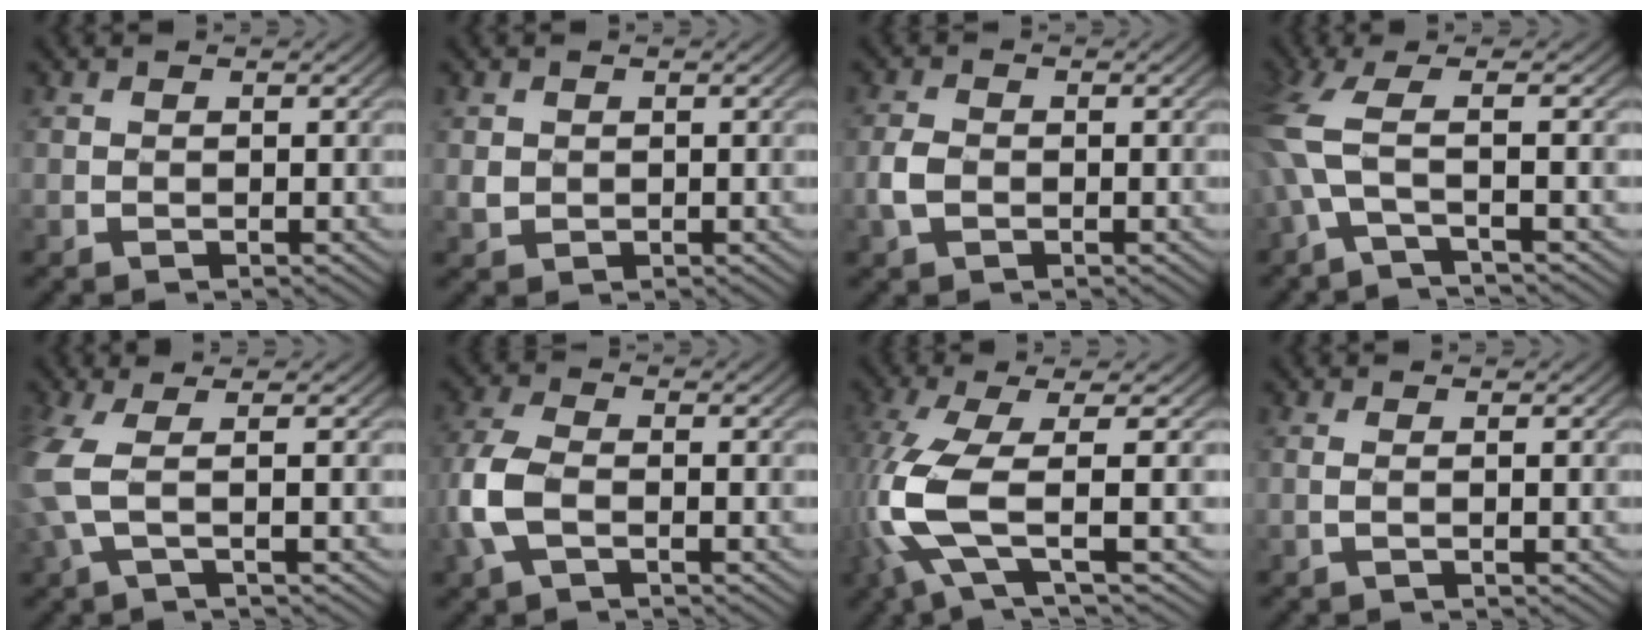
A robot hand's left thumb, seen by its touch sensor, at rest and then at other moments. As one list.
[{"total": 1.3, "force": [0.1, 1.2, 0.4], "torque": [-0.028, -0.001, 0.000]}, {"total": 3.0, "force": [-1.3, 2.0, 1.8], "torque": [-0.055, 0.004, -0.026]}, {"total": 5.5, "force": [-1.3, 0.5, 5.3], "torque": [-0.145, 0.015, -0.037]}, {"total": 4.9, "force": [-0.3, 1.7, 4.6], "torque": [-0.134, 0.004, -0.013]}, {"total": 6.1, "force": [-2.1, 3.5, 4.6], "torque": [-0.134, 0.005, -0.050]}, {"total": 9.9, "force": [-3.4, 2.3, 9.0], "torque": [-0.224, -0.002, -0.076]}, {"total": 0.6, "force": [-0.3, -0.4, 0.4], "torque": [-0.007, -0.003, -0.003]}]